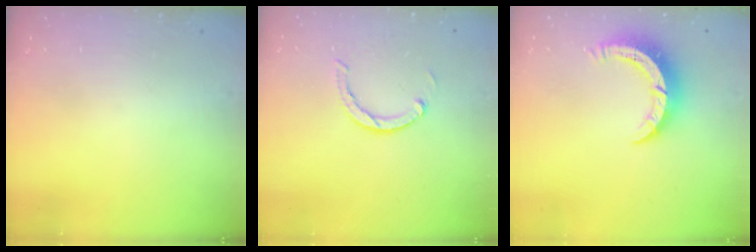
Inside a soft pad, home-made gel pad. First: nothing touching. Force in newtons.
{"total": 3.0, "press": 3.0, "slide": 0.1}
{"total": 7.1, "press": 7.1, "slide": 0.4}